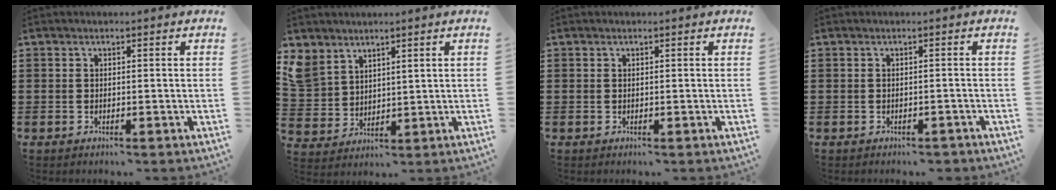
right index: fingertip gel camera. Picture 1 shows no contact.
{"total": 5.1, "force": [3.9, 3.3, 0.5], "torque": [-0.037, -0.002, 0.076]}
{"total": 0.0}
{"total": 0.9, "force": [-0.8, 0.3, 0.2], "torque": [-0.008, -0.002, -0.018]}